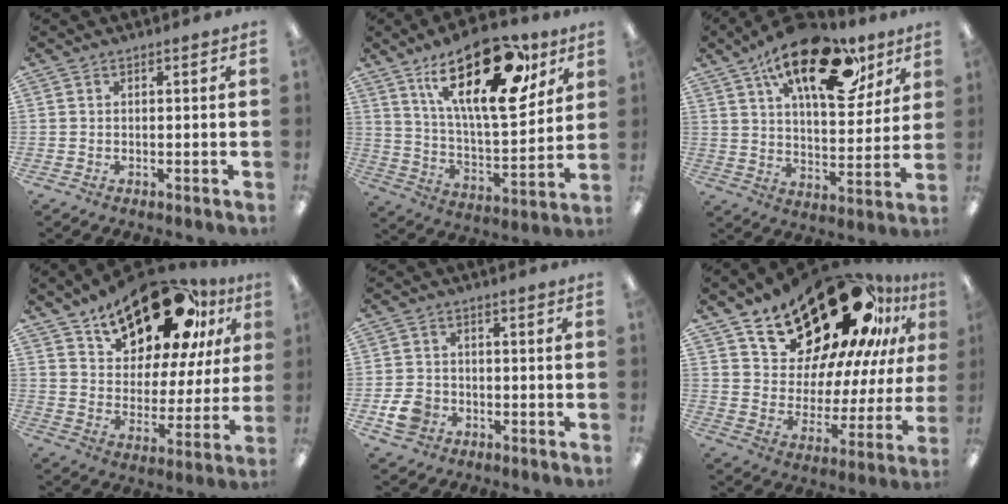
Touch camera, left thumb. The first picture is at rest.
{"total": 26.0, "force": [14.1, 10.6, 19.1], "torque": [-0.285, -0.068, 0.235]}
{"total": 23.2, "force": [13.3, 10.4, 15.9], "torque": [-0.237, -0.060, 0.219]}
{"total": 22.2, "force": [16.9, 8.8, 11.3], "torque": [-0.179, -0.105, 0.292]}
{"total": 6.2, "force": [-2.3, 4.9, 3.0], "torque": [-0.057, 0.008, -0.042]}
{"total": 28.0, "force": [20.3, 13.1, 14.3], "torque": [-0.220, -0.126, 0.357]}